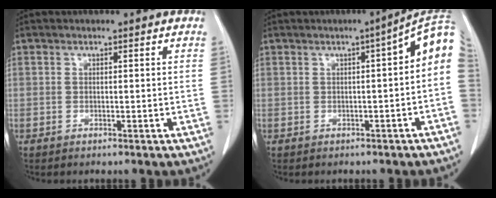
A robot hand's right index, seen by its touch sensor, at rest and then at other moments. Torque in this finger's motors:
{"motor_torque": [0.92, -0.19, 0.42, 0.04]}